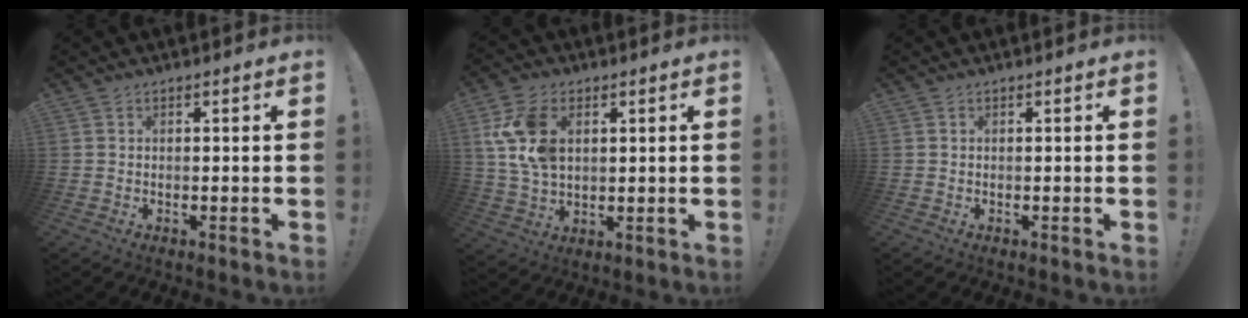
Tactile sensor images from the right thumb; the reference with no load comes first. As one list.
[{"total": 13.0, "force": [3.8, 8.6, 9.1], "torque": [-0.186, -0.003, 0.071]}, {"total": 0.0}]